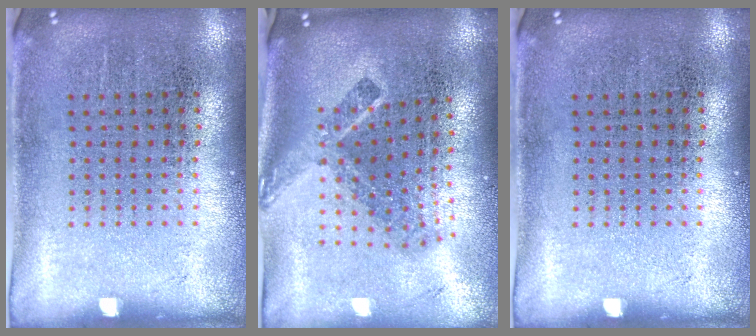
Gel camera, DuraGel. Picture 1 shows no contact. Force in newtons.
{"total": 2.2, "press": 1.5, "slide": 1.7}
{"total": 0.0}